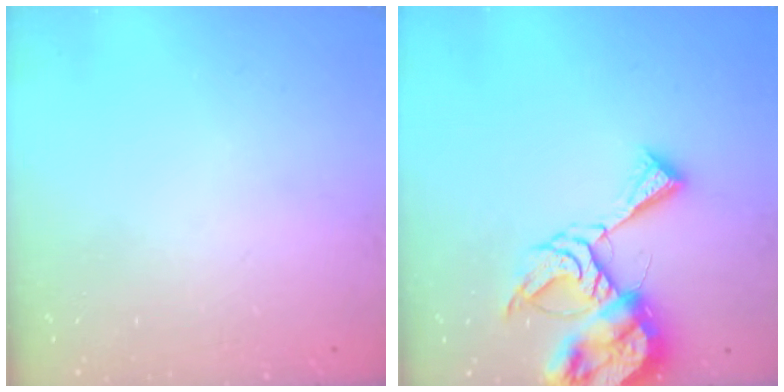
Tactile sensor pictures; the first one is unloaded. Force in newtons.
{"total": 13.1, "press": 13.0, "slide": 1.4}